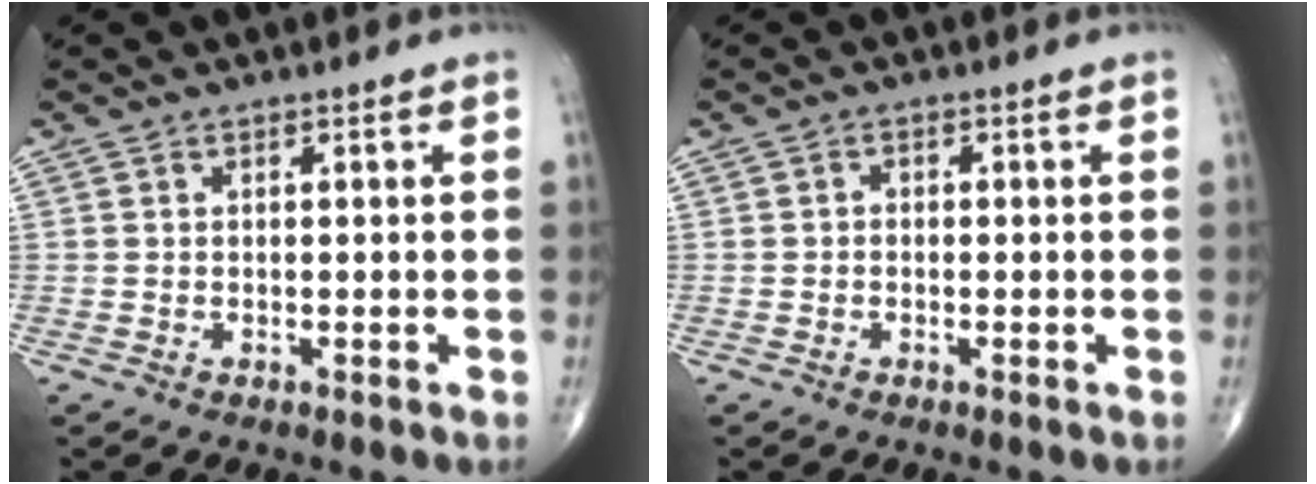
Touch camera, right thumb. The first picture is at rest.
{"total": 0.9, "force": [-0.3, 0.7, 0.4], "torque": [0.003, 0.004, -0.010]}